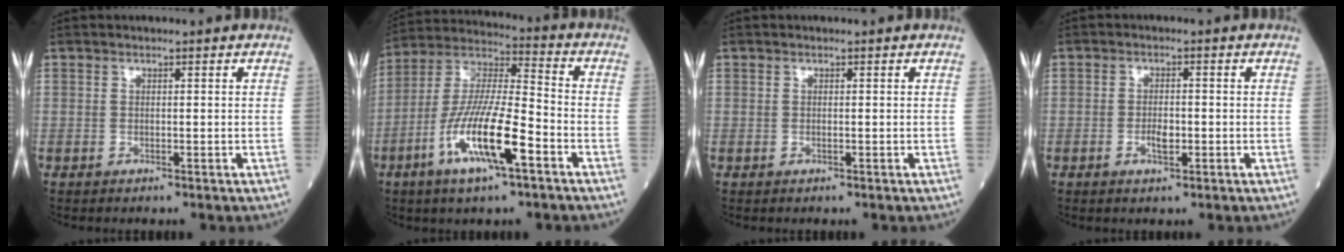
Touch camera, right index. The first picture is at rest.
{"total": 15.0, "force": [-6.2, 2.3, 13.4], "torque": [-0.264, -0.010, -0.118]}
{"total": 0.0}
{"total": 2.7, "force": [-0.9, 1.0, 2.3], "torque": [-0.041, 0.001, -0.015]}